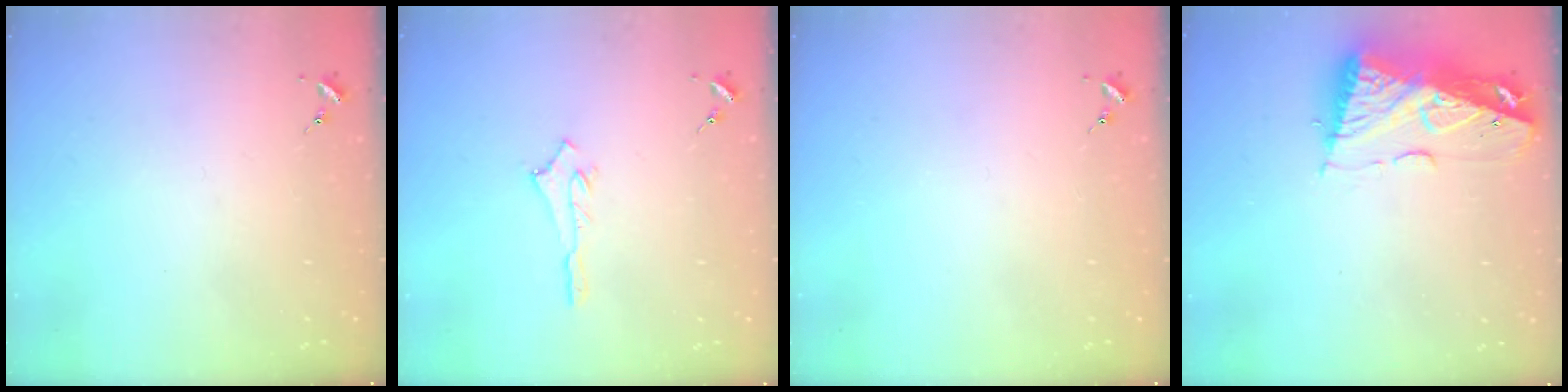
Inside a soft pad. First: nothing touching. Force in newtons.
{"total": 2.5, "press": 2.5, "slide": 0.2}
{"total": 0.0}
{"total": 10.8, "press": 10.7, "slide": 1.0}